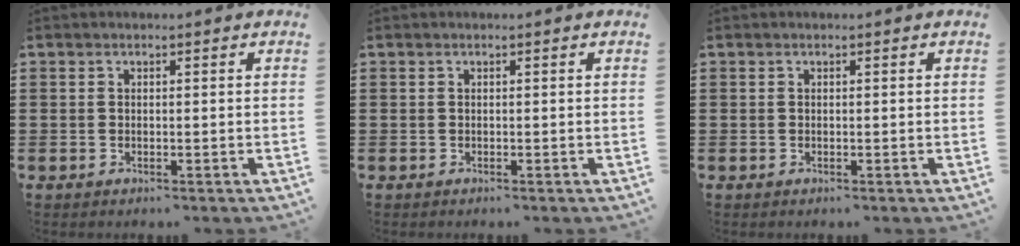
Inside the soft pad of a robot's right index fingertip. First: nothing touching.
{"total": 0.0}
{"total": 0.0}